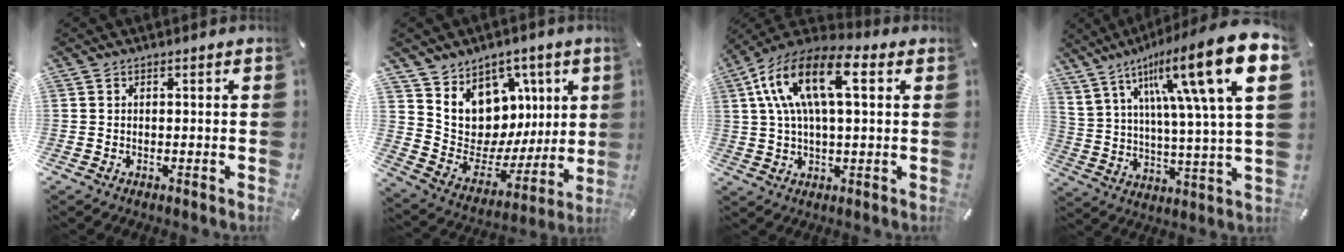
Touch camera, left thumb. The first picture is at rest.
{"total": 10.7, "force": [4.5, 9.6, 1.2], "torque": [-0.018, -0.068, 0.095]}
{"total": 15.0, "force": [5.3, 7.0, 12.2], "torque": [-0.263, 0.000, 0.088]}
{"total": 22.6, "force": [10.5, 5.5, 19.2], "torque": [-0.310, -0.055, 0.154]}